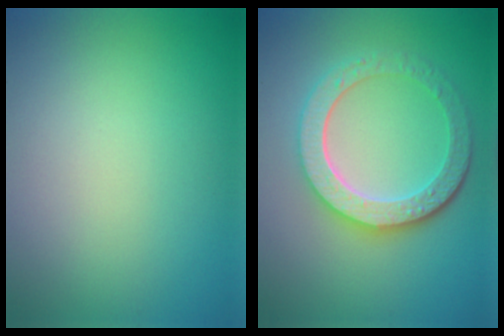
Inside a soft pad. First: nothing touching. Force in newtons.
{"total": 5.9, "press": 4.6, "slide": 3.7}